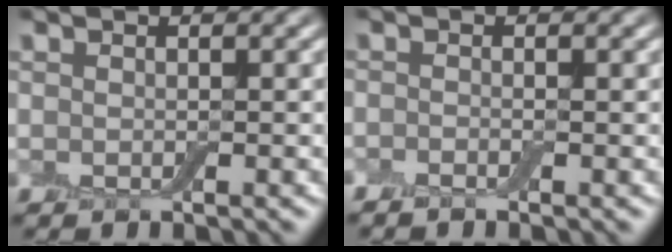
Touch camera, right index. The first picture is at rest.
{"total": 0.7, "force": [-0.6, 0.2, 0.4], "torque": [-0.008, -0.001, -0.013]}